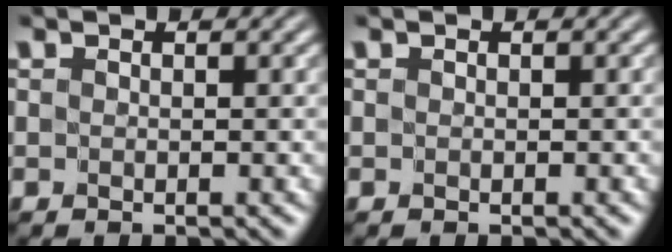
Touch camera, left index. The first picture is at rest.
{"total": 0.0}